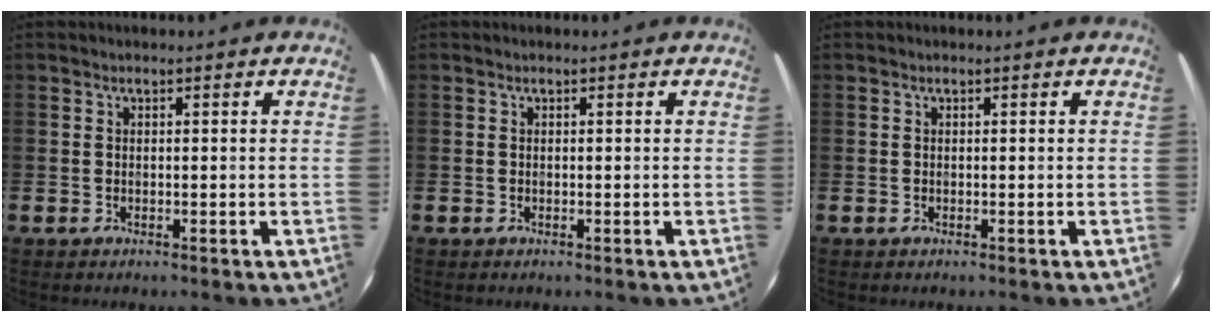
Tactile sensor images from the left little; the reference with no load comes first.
{"total": 0.0}
{"total": 0.0}